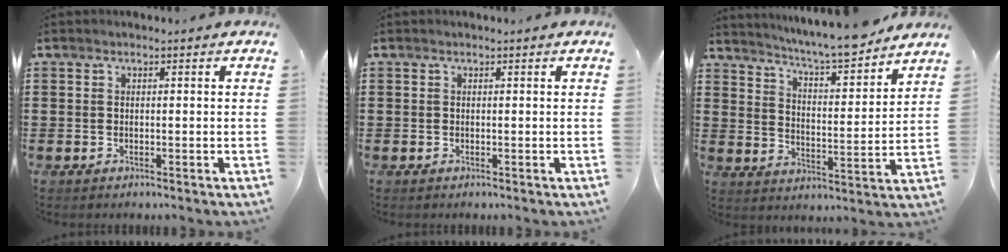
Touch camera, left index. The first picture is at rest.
{"total": 0.0}
{"total": 7.2, "force": [6.8, -0.4, 2.3], "torque": [-0.063, -0.050, 0.111]}